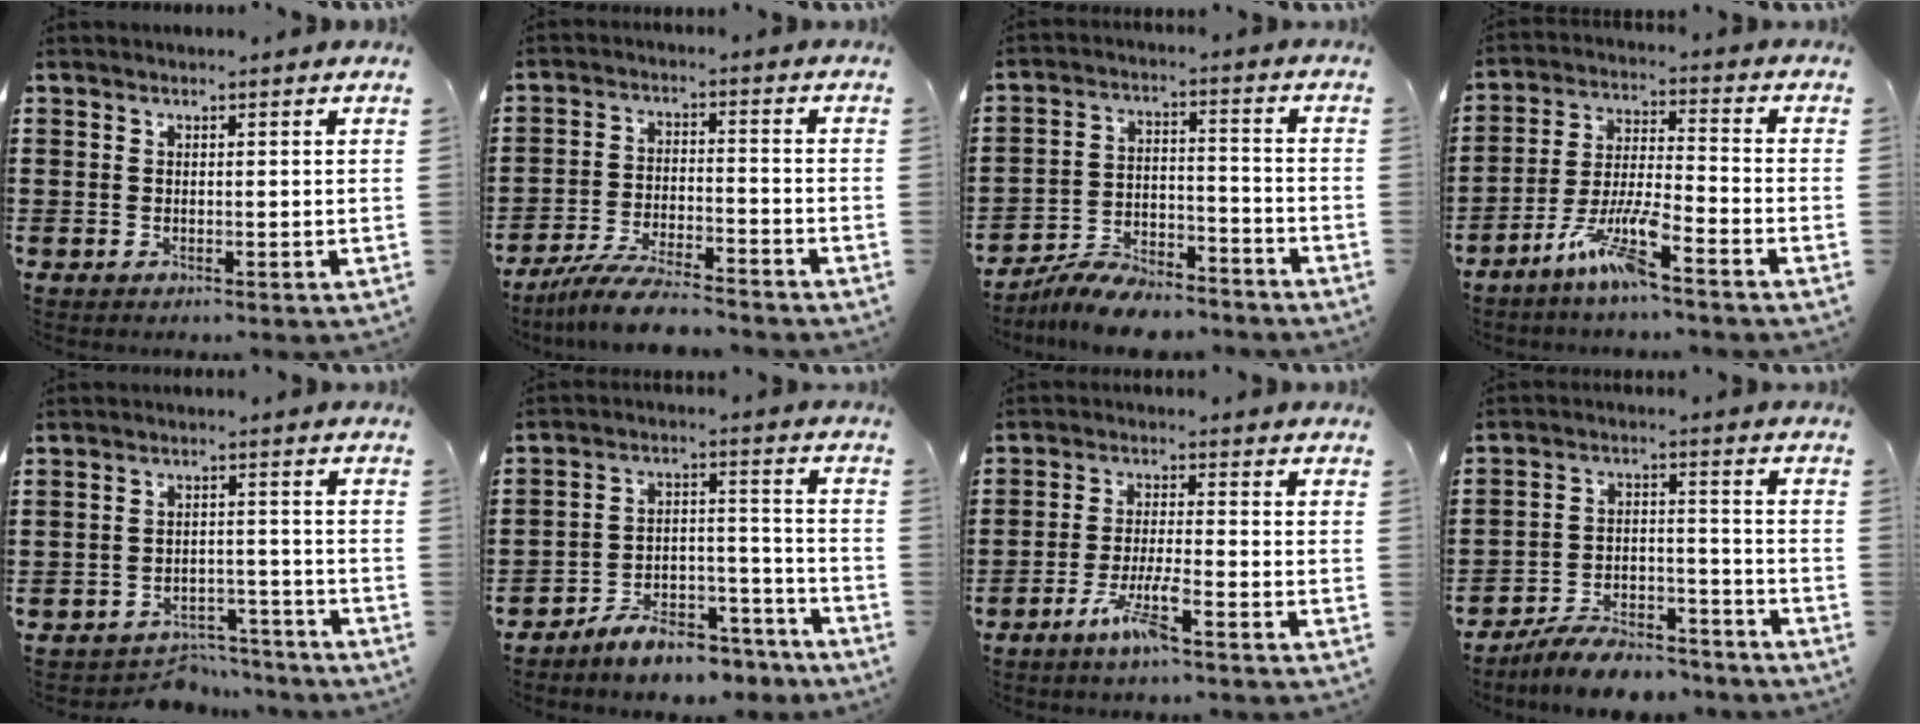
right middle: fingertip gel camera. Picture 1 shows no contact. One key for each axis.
{"total": 7.4, "fx": -6.7, "fy": 0.7, "fz": 3.1, "tx": -0.071, "ty": -0.002, "tz": -0.129}
{"total": 7.7, "fx": -7.4, "fy": 1.3, "fz": 1.9, "tx": -0.035, "ty": 0.015, "tz": -0.141}
{"total": 8.4, "fx": -6.1, "fy": 0.8, "fz": 5.7, "tx": -0.124, "ty": -0.005, "tz": -0.117}
{"total": 4.7, "fx": -4.6, "fy": 1.0, "fz": 0.1, "tx": -0.005, "ty": 0.010, "tz": -0.095}
{"total": 6.8, "fx": -6.4, "fy": 1.5, "fz": 1.7, "tx": -0.021, "ty": 0.022, "tz": -0.120}
{"total": 5.9, "fx": -3.8, "fy": 0.6, "fz": 4.5, "tx": -0.092, "ty": -0.006, "tz": -0.069}
{"total": 7.6, "fx": -7.2, "fy": 1.4, "fz": 2.0, "tx": -0.028, "ty": 0.020, "tz": -0.135}